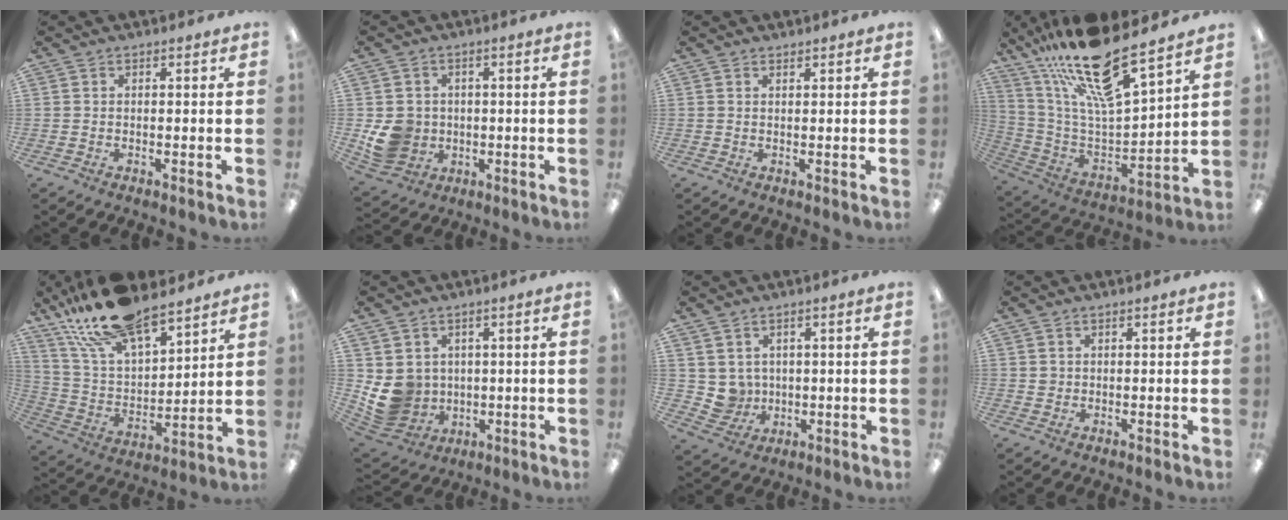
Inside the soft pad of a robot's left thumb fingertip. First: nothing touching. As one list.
[{"total": 7.6, "force": [-0.3, 7.0, 3.0], "torque": [-0.075, 0.008, 0.000]}, {"total": 0.7, "force": [0.7, 0.0, 0.1], "torque": [-0.001, -0.001, 0.014]}, {"total": 21.5, "force": [17.0, 4.3, 12.4], "torque": [-0.228, -0.114, 0.287]}, {"total": 20.3, "force": [15.9, 7.7, 10.1], "torque": [-0.207, -0.079, 0.285]}, {"total": 8.7, "force": [0.9, 8.1, 2.8], "torque": [-0.088, -0.014, 0.026]}, {"total": 4.9, "force": [2.3, 4.3, 0.2], "torque": [-0.023, -0.014, 0.047]}, {"total": 1.0, "force": [0.6, 0.8, 0.1], "torque": [-0.004, 0.001, 0.012]}]